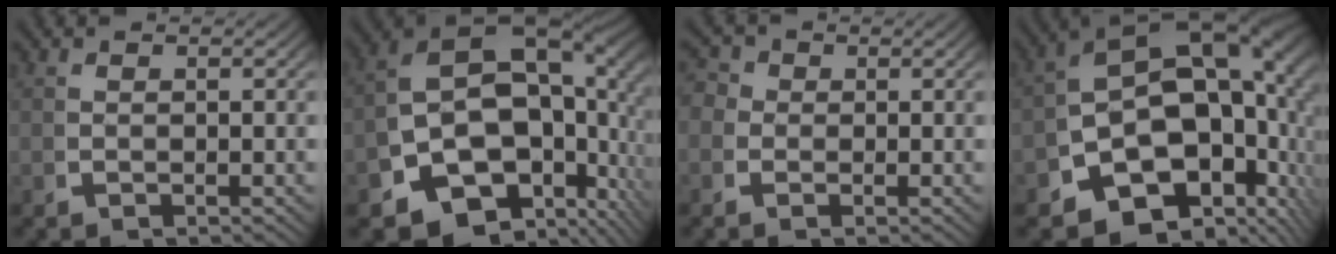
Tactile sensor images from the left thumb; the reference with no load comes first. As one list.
[{"total": 19.6, "force": [-0.9, 13.5, 14.1], "torque": [-0.220, -0.024, -0.024]}, {"total": 3.1, "force": [0.4, 2.8, 1.3], "torque": [-0.024, 0.005, -0.006]}, {"total": 19.3, "force": [0.0, 13.0, 14.2], "torque": [-0.204, -0.008, -0.019]}]